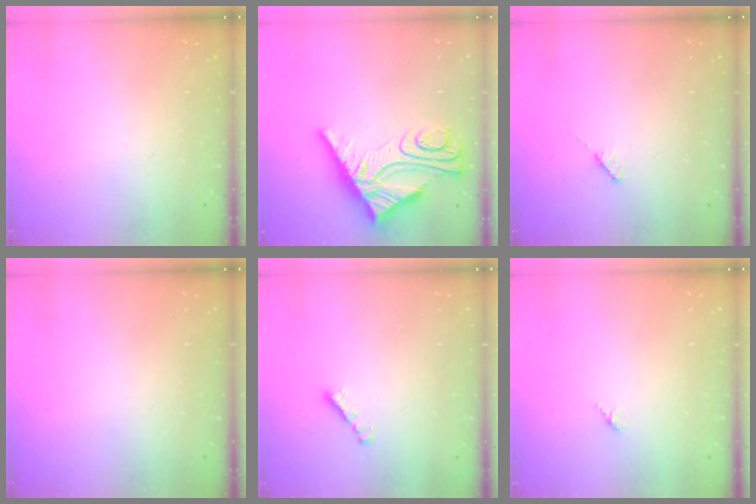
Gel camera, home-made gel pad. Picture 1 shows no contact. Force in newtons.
{"total": 12.9, "press": 12.8, "slide": 1.3}
{"total": 3.0, "press": 3.0, "slide": 0.2}
{"total": 0.0}
{"total": 1.9, "press": 1.9, "slide": 0.5}
{"total": 1.5, "press": 1.4, "slide": 0.4}